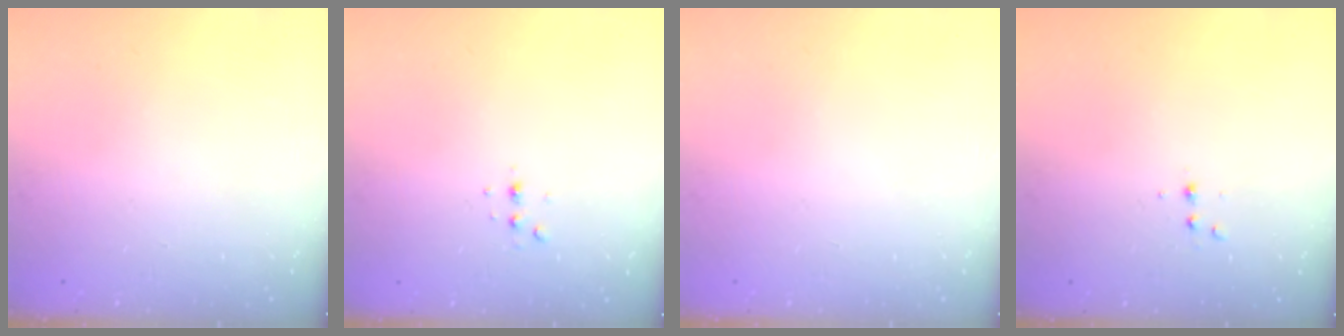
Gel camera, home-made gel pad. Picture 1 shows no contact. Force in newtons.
{"total": 2.8, "press": 2.8, "slide": 0.7}
{"total": 0.0}
{"total": 2.9, "press": 2.7, "slide": 1.1}